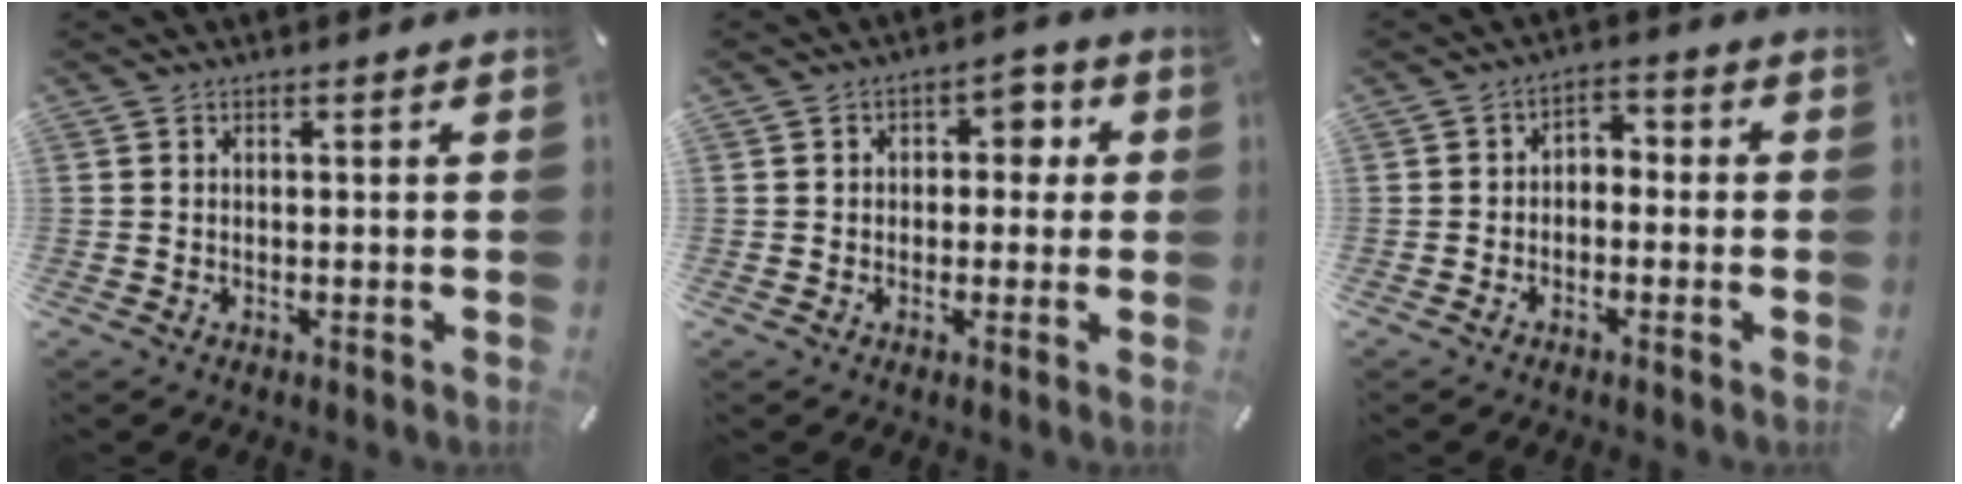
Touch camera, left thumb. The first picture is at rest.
{"total": 4.9, "force": [0.3, 3.9, 2.9], "torque": [-0.031, 0.005, -0.005]}
{"total": 3.5, "force": [-2.5, 2.2, 1.1], "torque": [-0.019, 0.019, -0.050]}